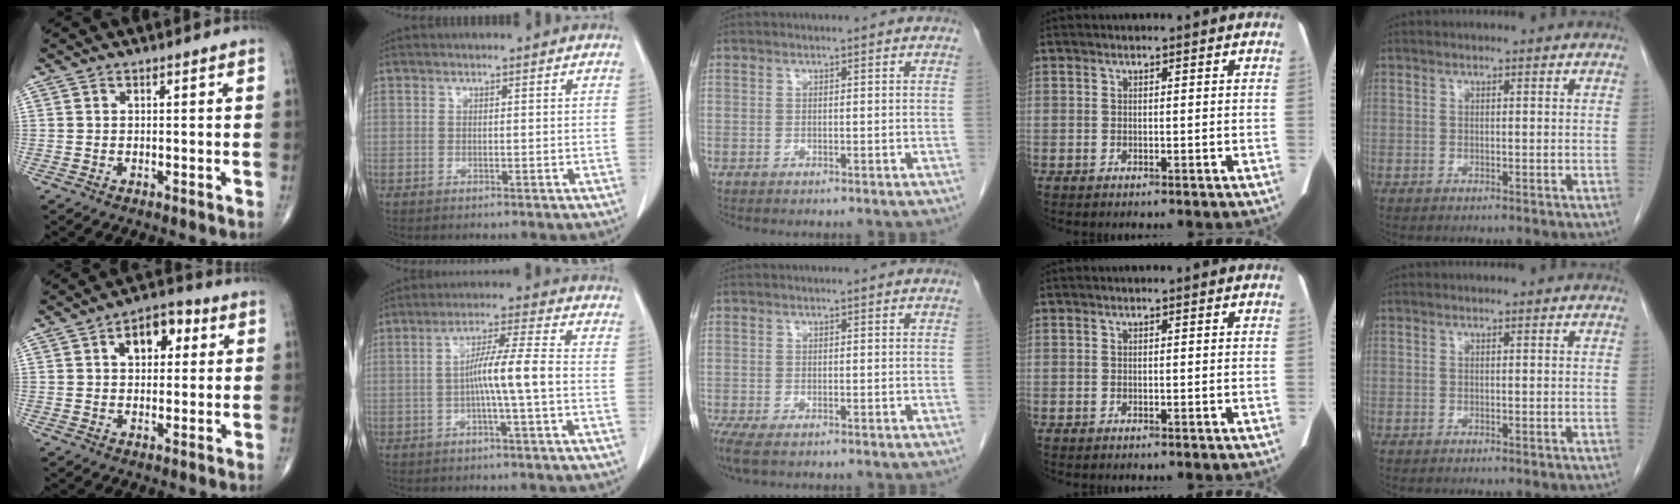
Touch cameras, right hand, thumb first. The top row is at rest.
{"thumb": {"total": 8.5, "force": [2.6, 5.3, 6.2], "torque": [-0.060, 0.013, 0.030]}, "index": {"total": 7.1, "force": [-1.2, -0.7, 7.0], "torque": [-0.126, 0.012, -0.021]}, "middle": {"total": 4.1, "force": [-2.8, 1.4, 2.6], "torque": [-0.057, -0.015, -0.046]}}